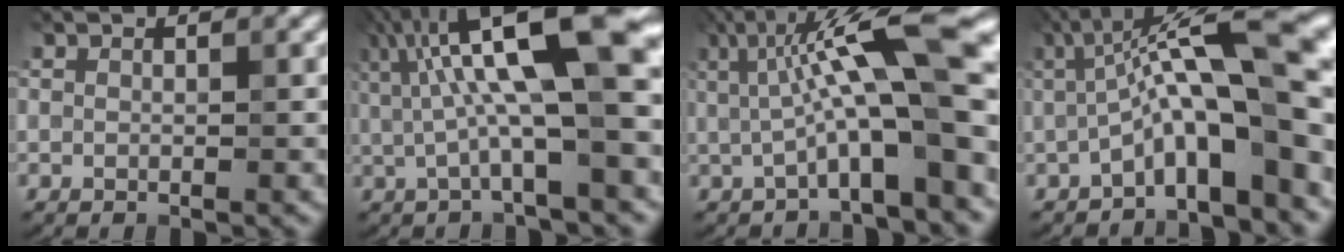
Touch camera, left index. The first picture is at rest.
{"total": 12.0, "force": [2.5, 2.8, 11.4], "torque": [-0.190, 0.019, 0.044]}
{"total": 11.9, "force": [0.7, 2.7, 11.6], "torque": [-0.172, 0.032, 0.016]}
{"total": 11.2, "force": [-0.9, 2.7, 10.8], "torque": [-0.160, 0.027, -0.017]}